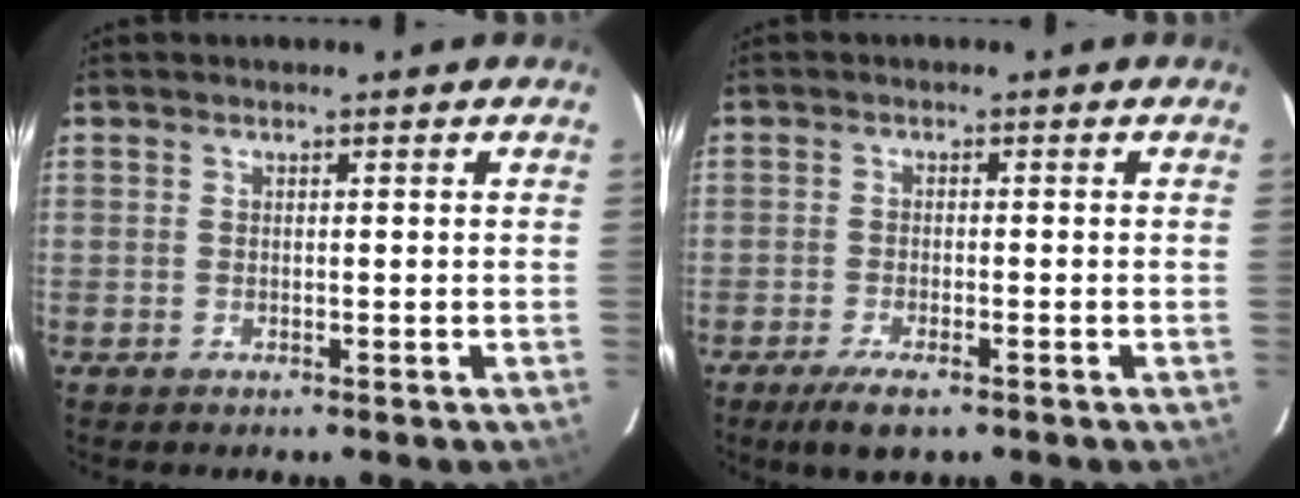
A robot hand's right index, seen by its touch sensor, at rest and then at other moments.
{"total": 4.9, "force": [-3.4, 1.2, 3.3], "torque": [-0.079, -0.016, -0.062]}